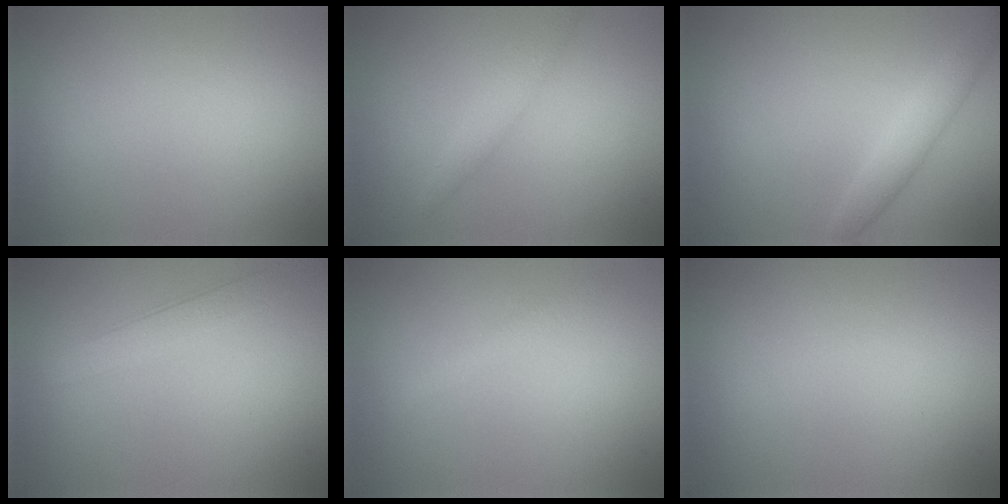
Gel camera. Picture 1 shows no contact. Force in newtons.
{"total": 1.9, "press": 1.9, "slide": 0.1}
{"total": 2.3, "press": 2.3, "slide": 0.1}
{"total": 2.4, "press": 2.4, "slide": 0.1}
{"total": 1.0, "press": 1.0, "slide": 0.0}
{"total": 0.0}